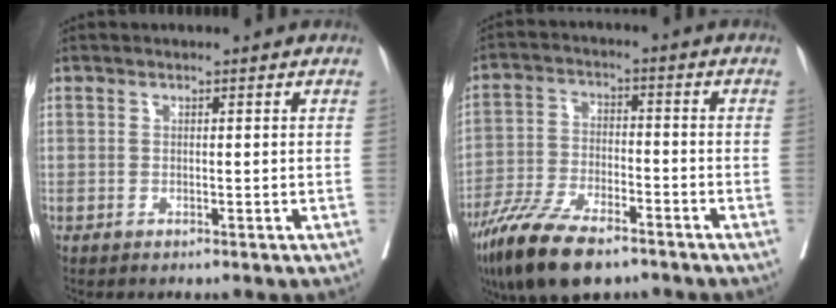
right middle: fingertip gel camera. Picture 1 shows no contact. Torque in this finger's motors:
{"motor_torque": [1.16, -0.98, 0.44, 0.17]}